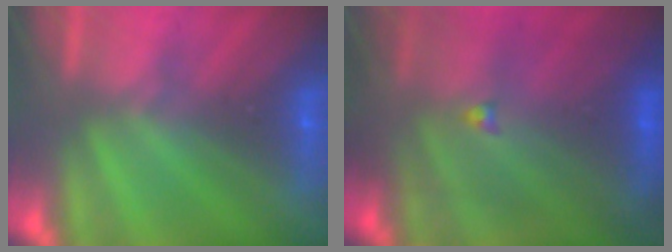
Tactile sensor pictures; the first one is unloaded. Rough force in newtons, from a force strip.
{"total": 9.3}